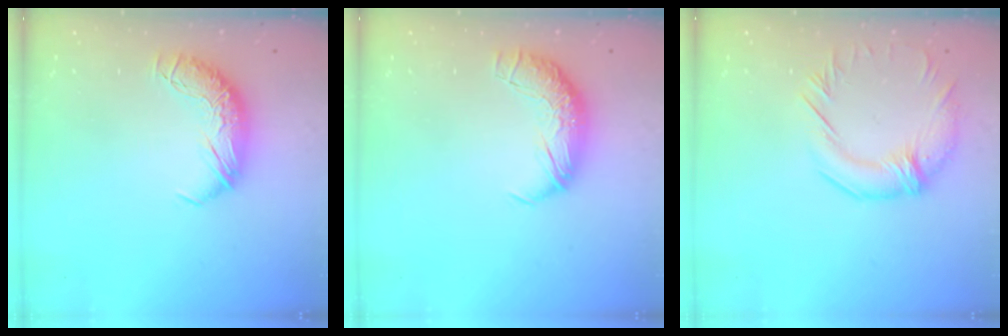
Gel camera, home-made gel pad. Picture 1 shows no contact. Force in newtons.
{"total": 2.5, "press": 1.2, "slide": 2.2}
{"total": 1.1, "press": 0.6, "slide": 1.0}